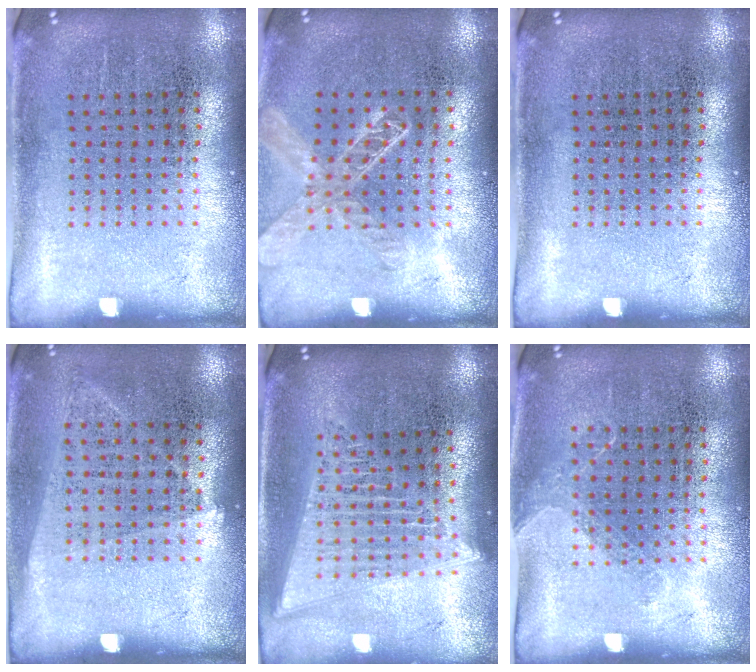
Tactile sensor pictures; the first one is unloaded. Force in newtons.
{"total": 1.4, "press": 1.3, "slide": 0.5}
{"total": 0.0}
{"total": 1.0, "press": 0.9, "slide": 0.4}
{"total": 2.0, "press": 1.7, "slide": 1.0}
{"total": 1.0, "press": 0.8, "slide": 0.6}